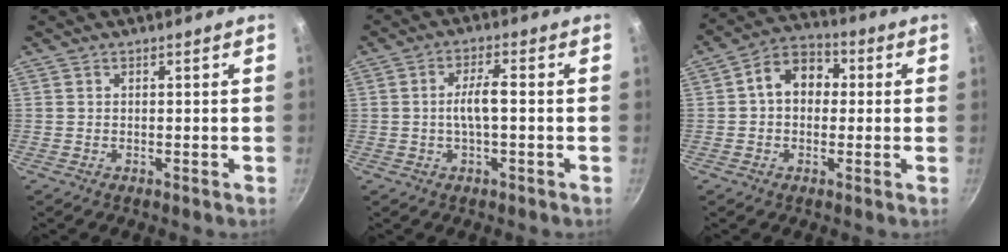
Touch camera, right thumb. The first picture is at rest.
{"total": 4.9, "force": [-0.4, 1.4, 4.7], "torque": [-0.094, 0.017, -0.009]}
{"total": 9.4, "force": [1.0, 7.1, 6.0], "torque": [-0.057, 0.024, -0.003]}